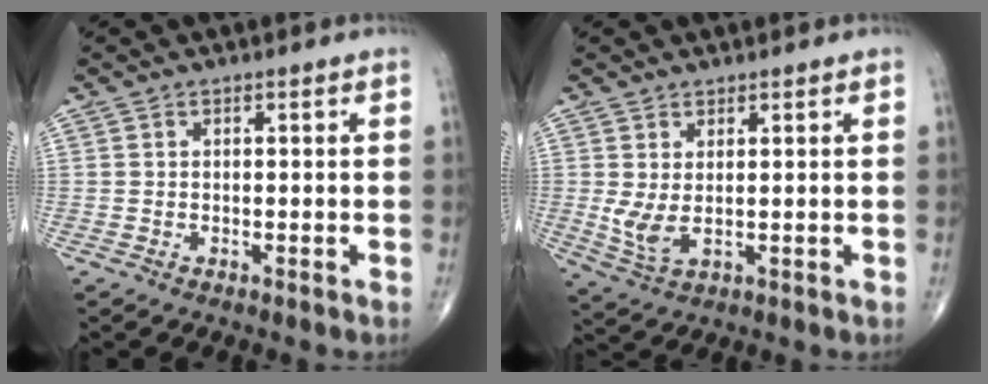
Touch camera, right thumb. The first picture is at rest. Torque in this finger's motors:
{"motor_torque": [0.58, 0.66, 0.33, 0.04, 0.02]}